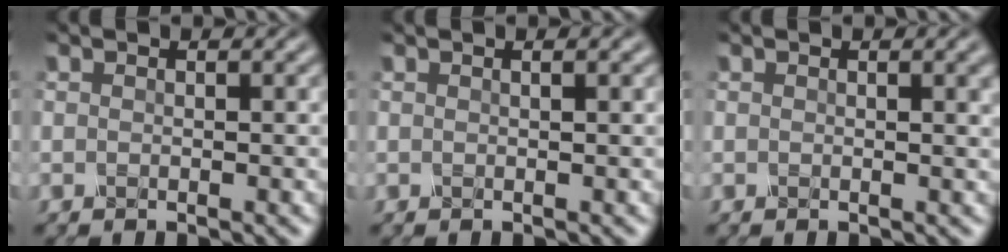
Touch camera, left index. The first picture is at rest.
{"total": 1.5, "force": [0.5, 0.6, 1.2], "torque": [-0.008, 0.010, -0.012]}
{"total": 2.4, "force": [0.4, 1.0, 2.1], "torque": [-0.014, 0.012, -0.001]}